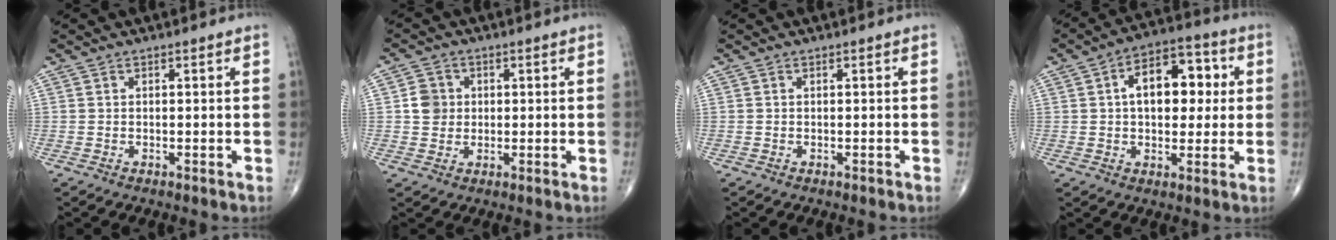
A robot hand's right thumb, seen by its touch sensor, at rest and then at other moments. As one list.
[{"total": 3.5, "force": [0.3, 3.3, 1.4], "torque": [-0.008, 0.003, 0.002]}, {"total": 0.0}, {"total": 13.4, "force": [2.3, 7.9, 10.5], "torque": [-0.120, 0.020, 0.029]}]